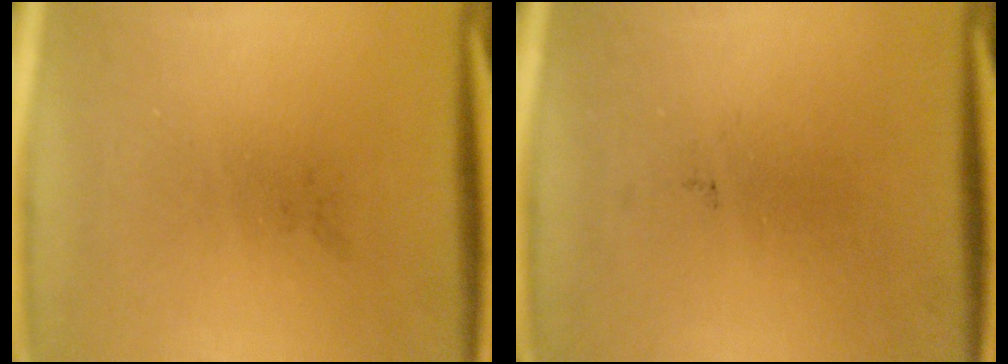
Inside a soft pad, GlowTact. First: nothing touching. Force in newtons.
{"total": 0.0}